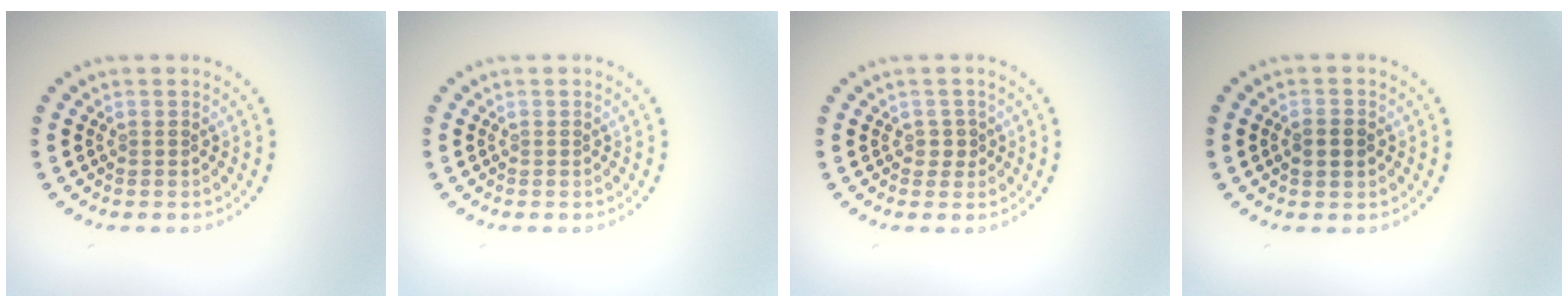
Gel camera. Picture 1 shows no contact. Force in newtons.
{"total": 0.0}
{"total": 1.1, "press": 0.9, "slide": 0.6}
{"total": 1.9, "press": 1.9, "slide": 0.0}